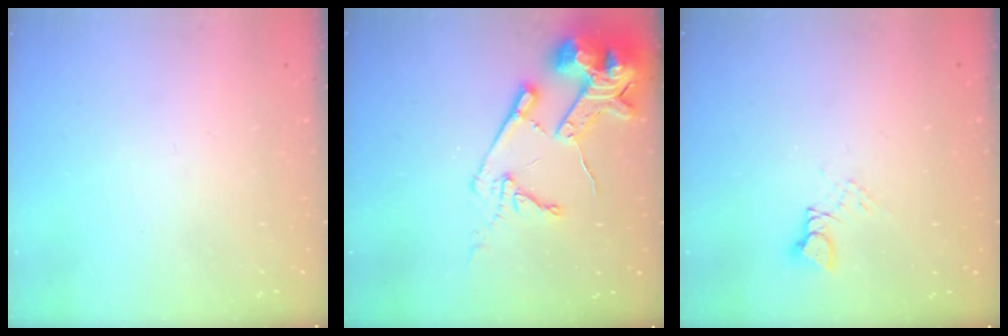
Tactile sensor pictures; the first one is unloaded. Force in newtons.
{"total": 16.8, "press": 16.6, "slide": 2.2}
{"total": 4.0, "press": 3.9, "slide": 0.5}